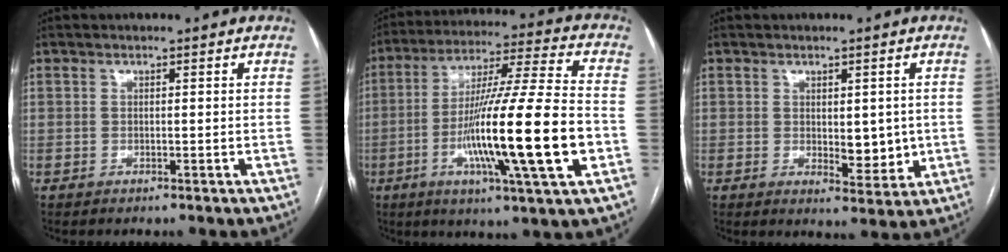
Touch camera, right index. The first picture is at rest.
{"total": 21.5, "force": [-5.3, 0.2, 20.8], "torque": [-0.359, -0.017, -0.095]}
{"total": 5.2, "force": [0.0, 2.5, 4.5], "torque": [-0.060, -0.011, 0.009]}